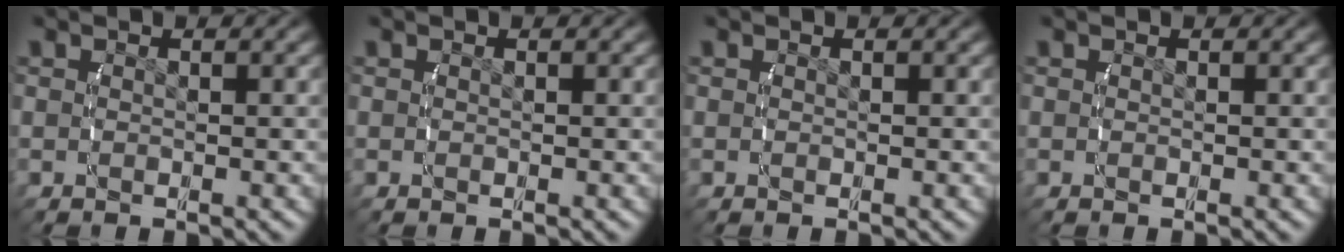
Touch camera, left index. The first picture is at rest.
{"total": 0.0}
{"total": 0.0}
{"total": 0.0}